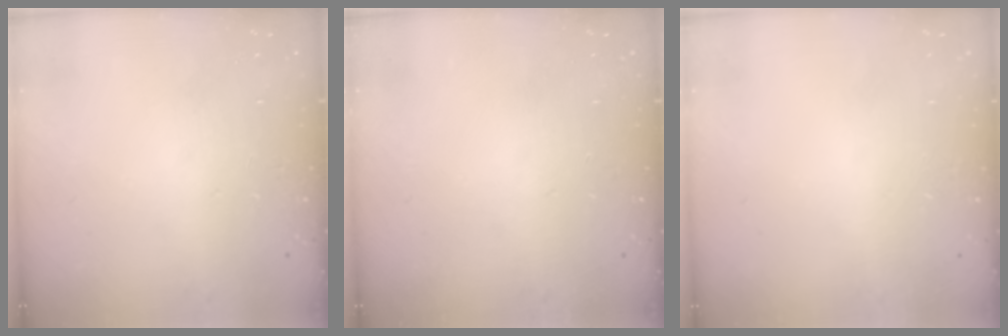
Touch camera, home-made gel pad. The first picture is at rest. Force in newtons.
{"total": 0.0}
{"total": 0.6, "press": 0.5, "slide": 0.2}